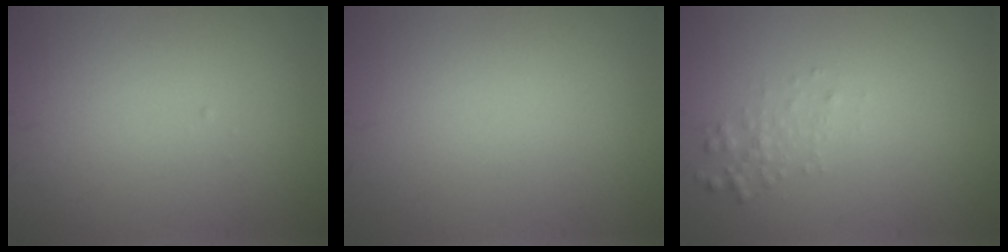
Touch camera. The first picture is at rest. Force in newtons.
{"total": 0.0}
{"total": 1.3, "press": 1.3, "slide": 0.0}